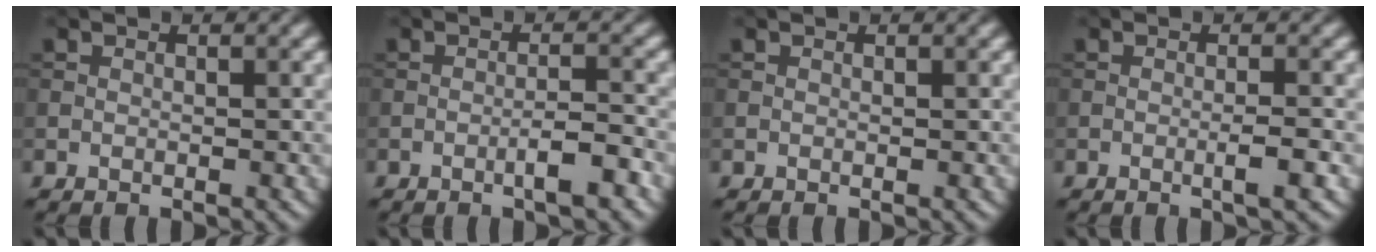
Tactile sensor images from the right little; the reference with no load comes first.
{"total": 2.7, "force": [-1.3, 0.4, 2.3], "torque": [-0.036, 0.009, -0.026]}
{"total": 0.0}
{"total": 1.9, "force": [-0.6, 0.2, 1.8], "torque": [-0.026, 0.003, -0.013]}